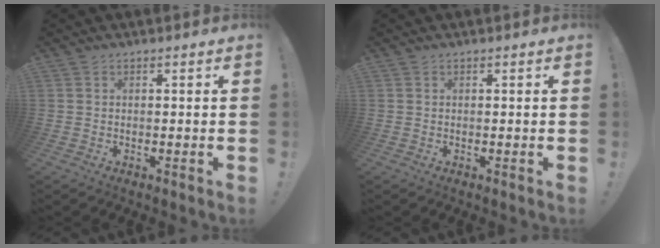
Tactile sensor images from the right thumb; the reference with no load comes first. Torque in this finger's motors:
{"motor_torque": [0.03, 0.03, 0.01, -0.04, 0.00]}